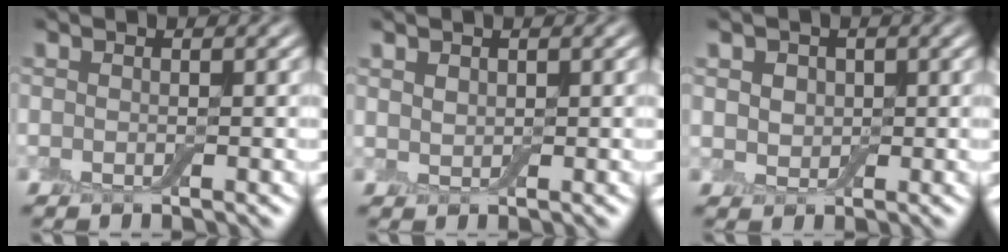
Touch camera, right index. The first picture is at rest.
{"total": 1.0, "force": [0.7, 0.7, 0.4], "torque": [-0.009, 0.000, 0.017]}
{"total": 3.1, "force": [1.2, 2.4, 1.5], "torque": [-0.028, 0.011, 0.008]}